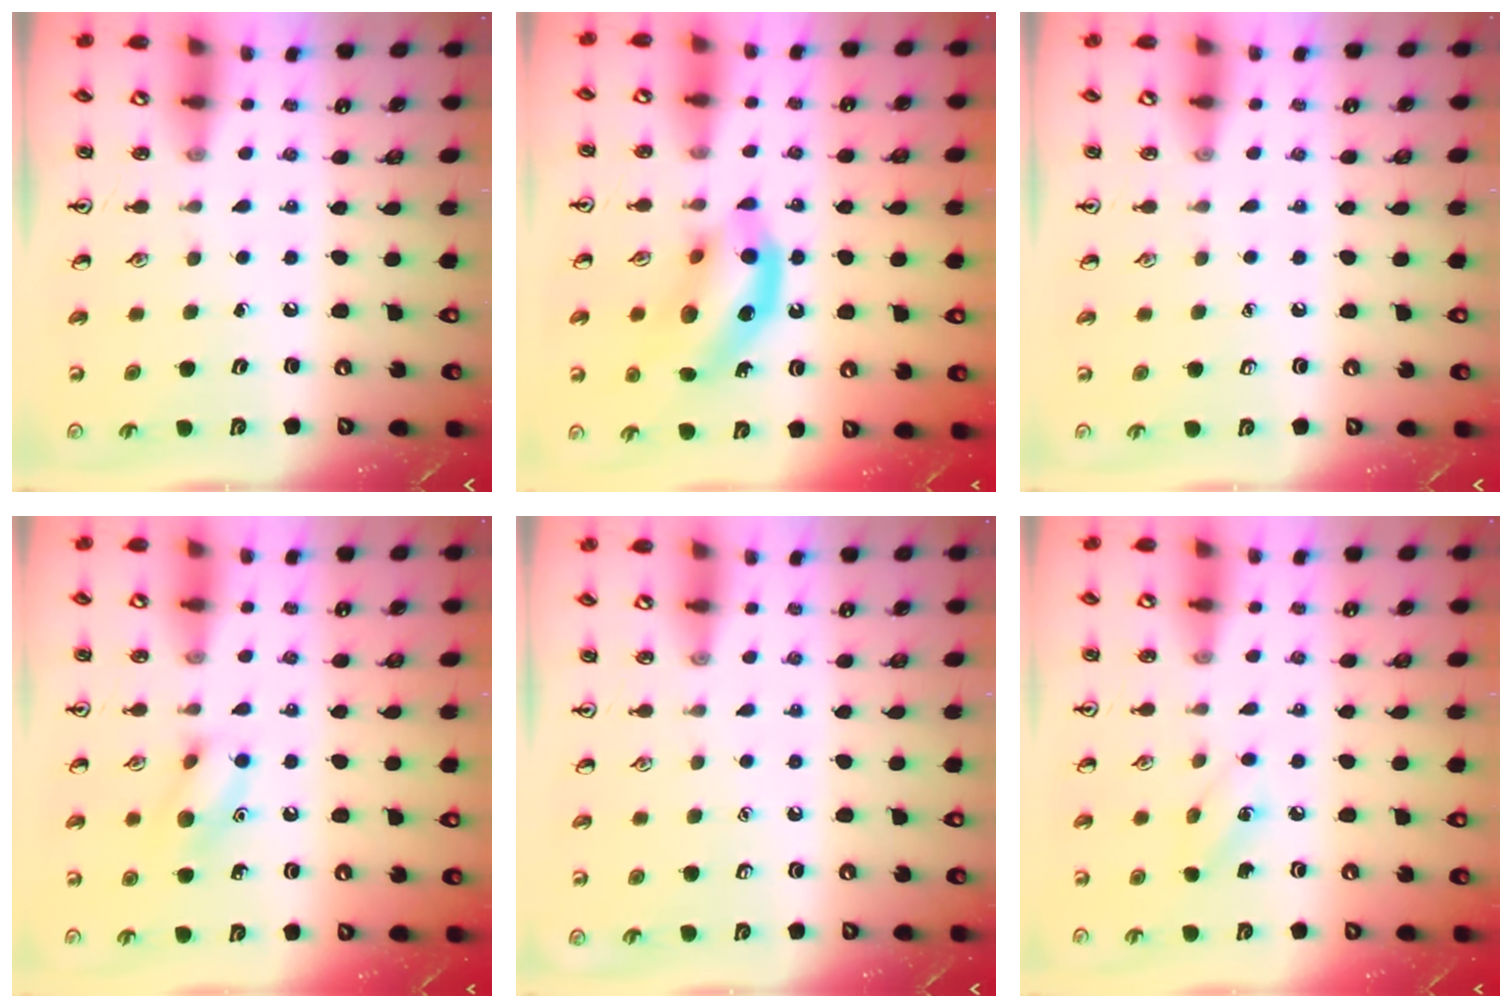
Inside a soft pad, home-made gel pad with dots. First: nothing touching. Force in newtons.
{"total": 12.2, "press": 11.7, "slide": 3.4}
{"total": 0.0}
{"total": 10.0, "press": 9.8, "slide": 1.7}
{"total": 0.0}
{"total": 5.9, "press": 5.7, "slide": 1.3}